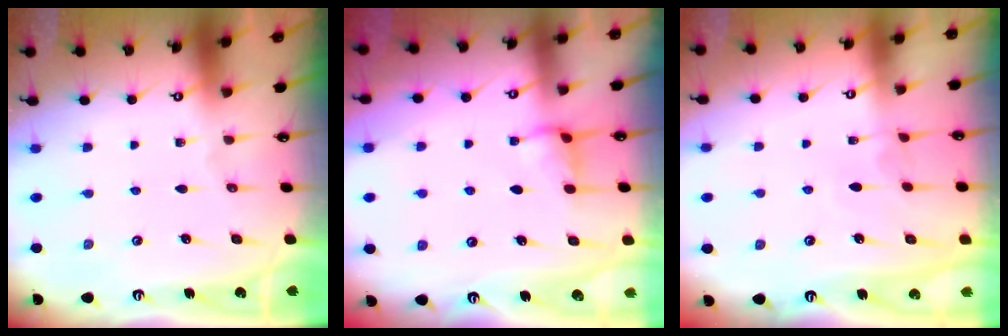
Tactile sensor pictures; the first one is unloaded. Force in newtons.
{"total": 2.0, "press": 1.9, "slide": 0.7}
{"total": 2.5, "press": 2.4, "slide": 0.3}